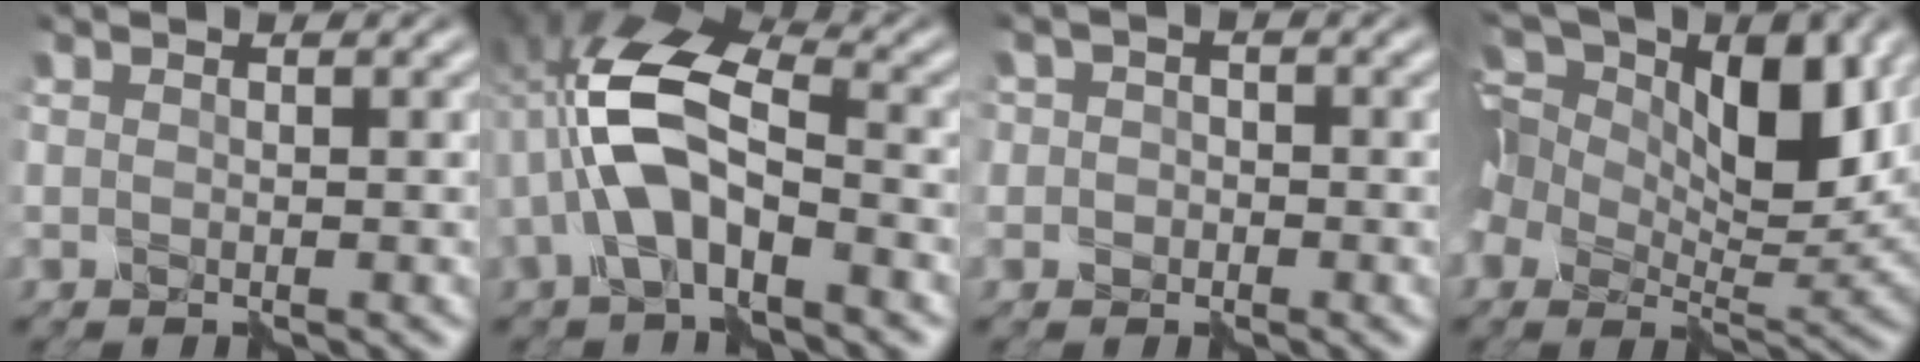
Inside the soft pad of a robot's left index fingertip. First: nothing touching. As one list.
[{"total": 7.4, "force": [-1.7, 3.5, 6.3], "torque": [-0.144, 0.019, -0.036]}, {"total": 2.2, "force": [-0.2, 2.1, 0.4], "torque": [0.011, 0.009, -0.030]}, {"total": 13.1, "force": [4.2, 7.2, 10.1], "torque": [-0.204, 0.009, 0.065]}]